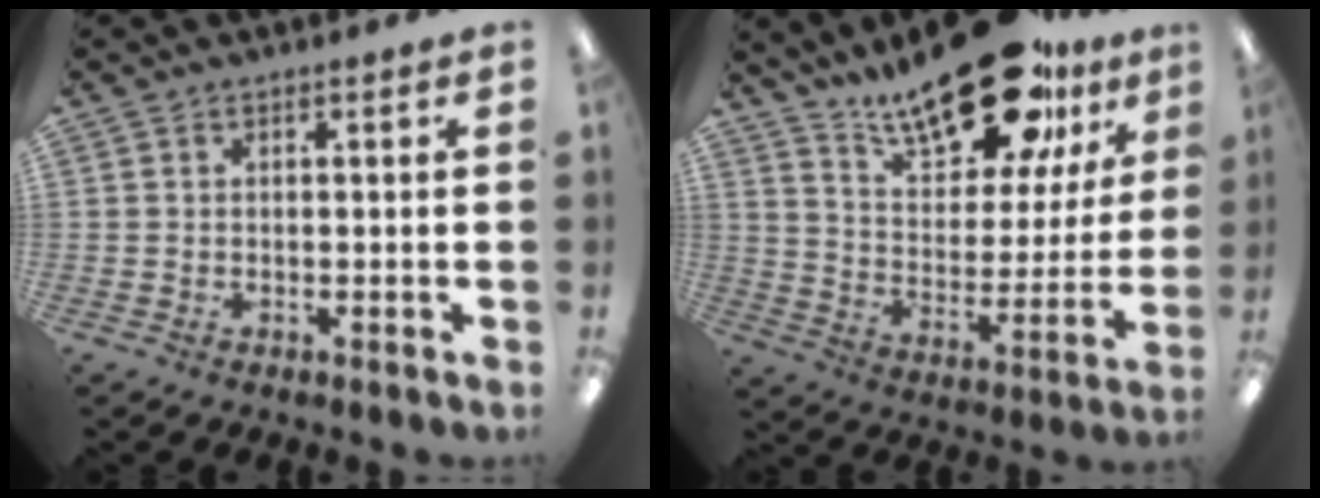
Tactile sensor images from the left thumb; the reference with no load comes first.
{"total": 21.6, "force": [15.6, 8.5, 12.3], "torque": [-0.184, -0.086, 0.261]}